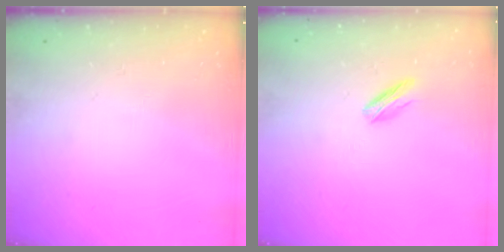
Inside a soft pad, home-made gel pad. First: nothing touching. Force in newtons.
{"total": 3.0, "press": 2.9, "slide": 0.8}